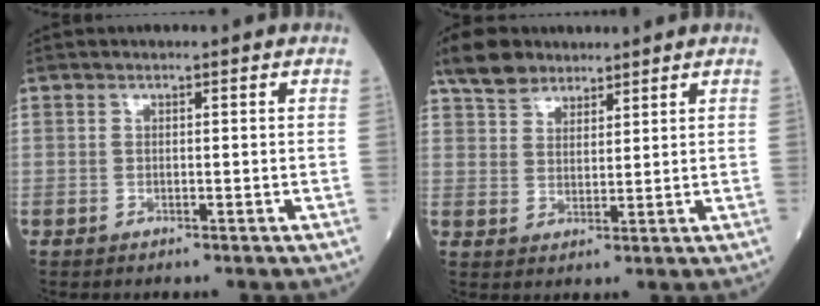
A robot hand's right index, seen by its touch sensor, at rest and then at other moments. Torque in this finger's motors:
{"motor_torque": [0.41, 0.57, 0.01, 0.01]}